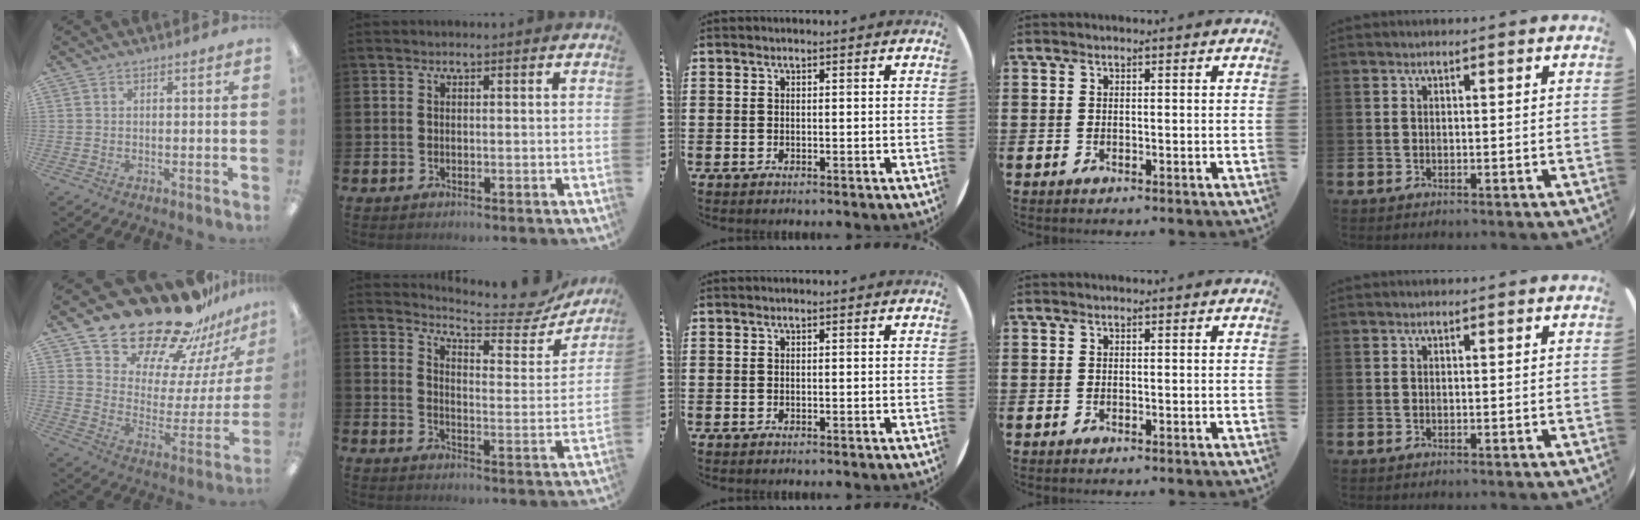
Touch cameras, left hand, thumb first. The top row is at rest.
{"thumb": {"total": 24.2, "force": [20.1, 9.8, 9.3], "torque": [-0.146, -0.150, 0.359]}, "index": {"total": 6.9, "force": [6.6, 1.0, 1.9], "torque": [-0.042, -0.052, 0.108]}}